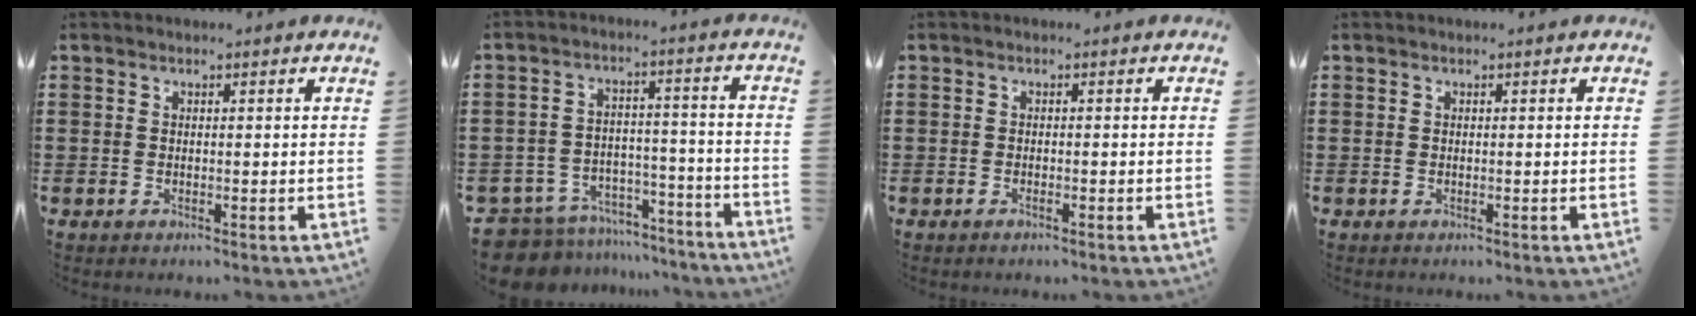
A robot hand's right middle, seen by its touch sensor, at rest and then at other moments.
{"total": 8.6, "force": [-8.1, 2.3, 1.3], "torque": [-0.038, 0.025, -0.163]}
{"total": 0.6, "force": [-0.3, 0.0, 0.5], "torque": [-0.012, -0.005, -0.005]}
{"total": 0.0}